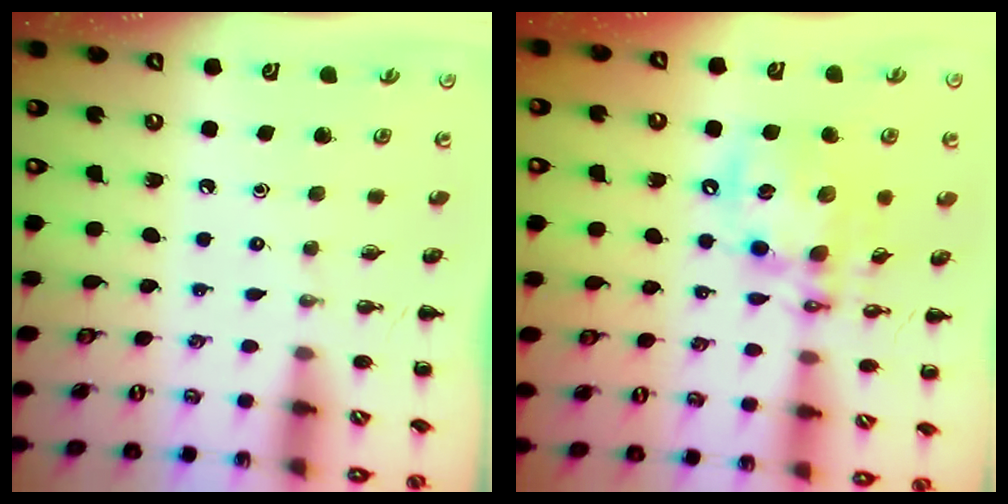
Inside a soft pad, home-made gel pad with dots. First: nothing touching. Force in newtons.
{"total": 15.3, "press": 15.0, "slide": 3.1}